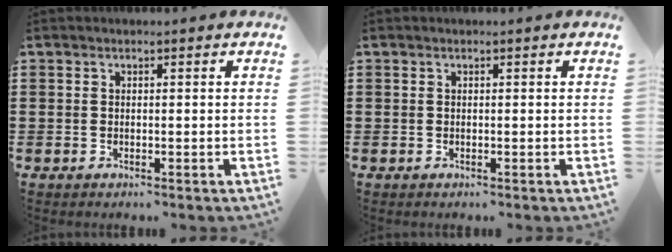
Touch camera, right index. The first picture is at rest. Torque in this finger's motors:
{"motor_torque": [0.02, -0.17, -0.07, 0.02]}